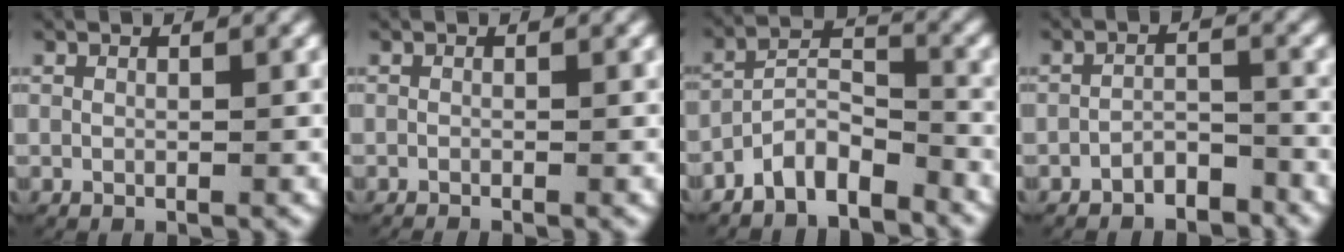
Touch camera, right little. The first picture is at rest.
{"total": 1.0, "force": [-1.0, 0.1, 0.2], "torque": [-0.004, -0.004, -0.015]}
{"total": 7.6, "force": [-5.7, 3.9, 3.1], "torque": [-0.047, -0.014, -0.102]}
{"total": 2.9, "force": [-2.6, 1.0, 0.7], "torque": [-0.004, -0.001, -0.052]}